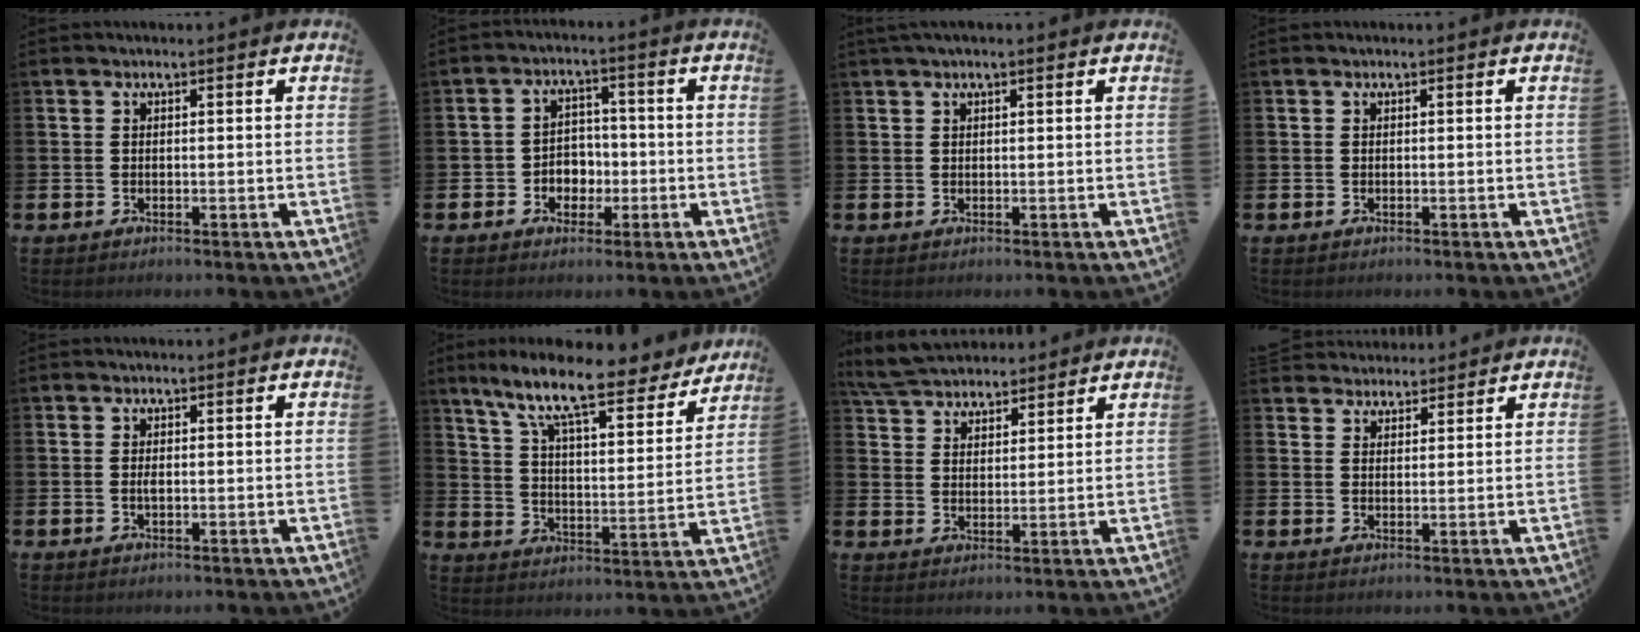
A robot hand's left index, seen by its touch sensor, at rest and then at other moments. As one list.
[{"total": 3.6, "force": [-1.1, 3.2, 1.1], "torque": [-0.030, 0.005, -0.028]}, {"total": 1.2, "force": [0.9, 0.1, 0.8], "torque": [-0.012, 0.001, 0.016]}, {"total": 0.0}, {"total": 0.9, "force": [0.0, 0.3, 0.9], "torque": [-0.016, 0.001, -0.001]}, {"total": 11.5, "force": [9.4, 2.1, 6.2], "torque": [-0.144, -0.057, 0.155]}, {"total": 6.0, "force": [5.8, 1.5, 0.5], "torque": [-0.038, -0.021, 0.108]}, {"total": 3.6, "force": [3.4, 0.9, -0.4], "torque": [-0.002, -0.014, 0.063]}]